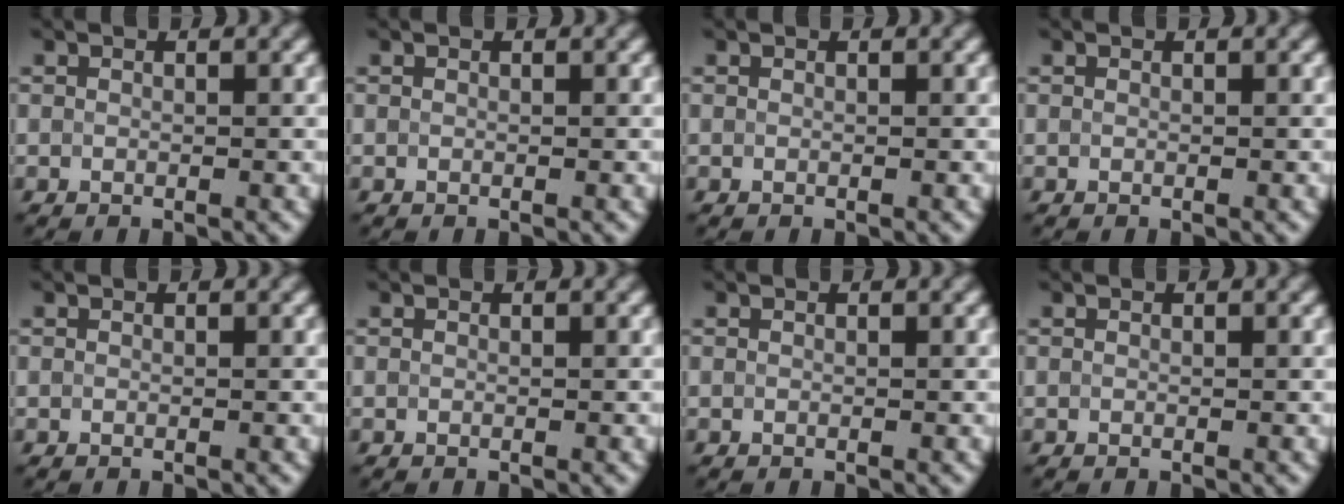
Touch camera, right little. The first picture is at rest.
{"total": 0.0}
{"total": 0.0}
{"total": 0.0}
{"total": 0.0}
{"total": 0.0}
{"total": 0.0}
{"total": 0.0}